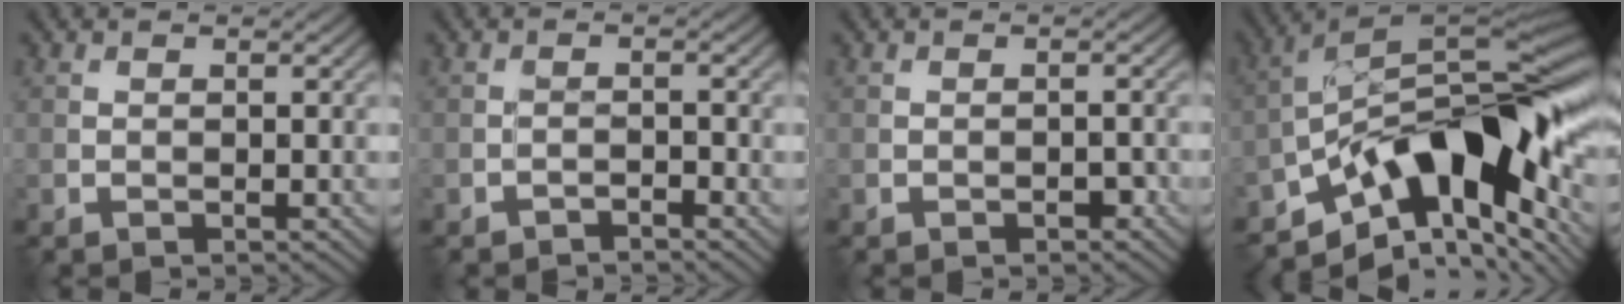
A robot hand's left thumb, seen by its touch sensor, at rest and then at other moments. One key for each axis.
{"total": 1.2, "fx": -1.1, "fy": 0.2, "fz": 0.4, "tx": -0.006, "ty": 0.003, "tz": -0.024}
{"total": 1.2, "fx": -0.7, "fy": 0.4, "fz": 0.8, "tx": -0.009, "ty": 0.001, "tz": -0.011}
{"total": 16.0, "fx": -6.4, "fy": 7.0, "fz": 12.8, "tx": -0.197, "ty": 0.005, "tz": -0.128}